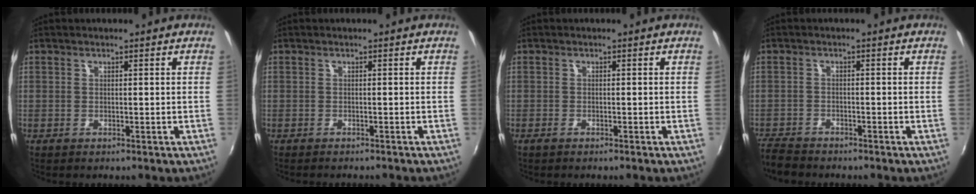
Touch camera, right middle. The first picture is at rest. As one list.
[{"total": 2.0, "force": [-1.9, 0.5, 0.6], "torque": [-0.017, -0.011, -0.029]}, {"total": 1.1, "force": [-1.0, 0.2, 0.6], "torque": [-0.014, -0.002, -0.020]}, {"total": 5.3, "force": [-5.0, 1.0, 1.2], "torque": [-0.043, -0.020, -0.099]}]